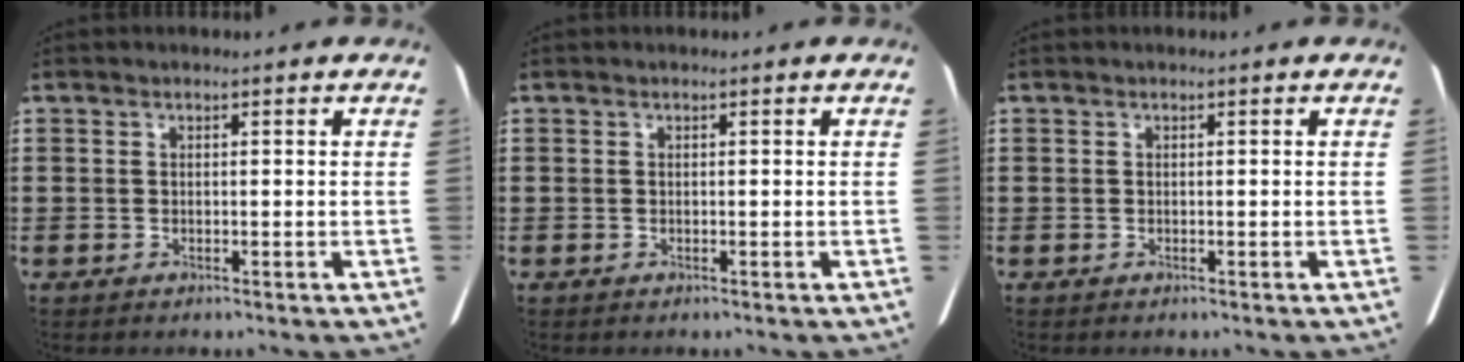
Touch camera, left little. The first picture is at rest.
{"total": 0.0}
{"total": 0.0}